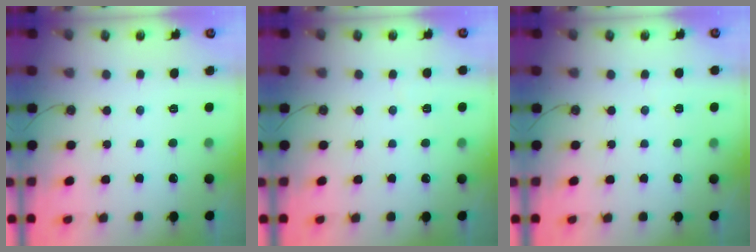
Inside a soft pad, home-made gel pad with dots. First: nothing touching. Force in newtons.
{"total": 2.1, "press": 2.1, "slide": 0.5}
{"total": 5.4, "press": 3.7, "slide": 3.8}